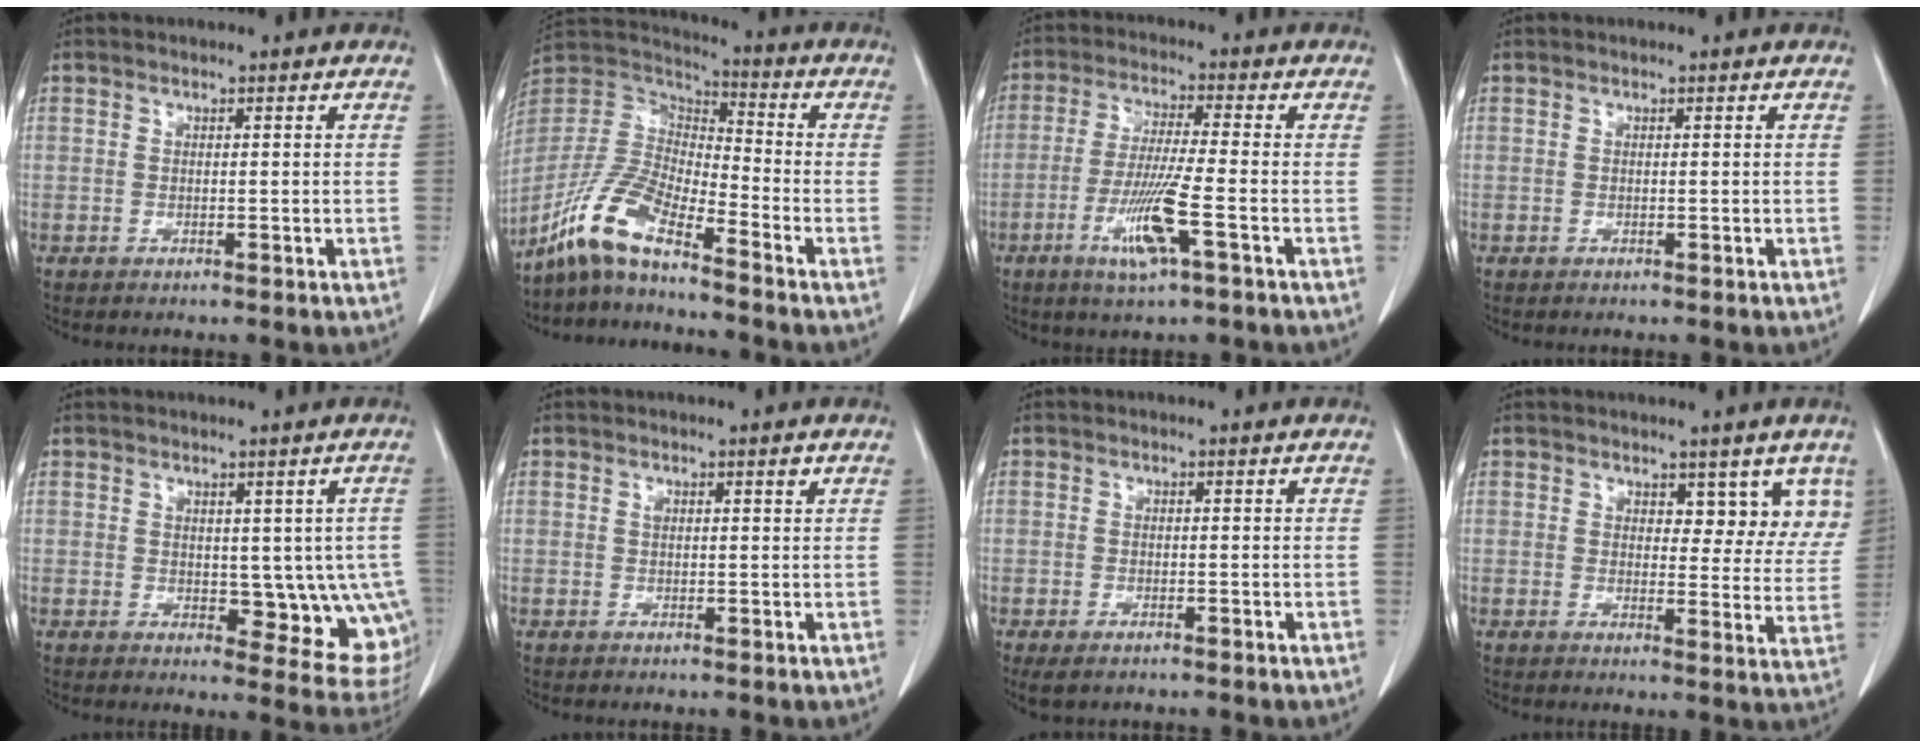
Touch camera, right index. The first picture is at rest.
{"total": 11.0, "force": [-8.3, 1.6, 7.1], "torque": [-0.167, 0.002, -0.164]}
{"total": 8.9, "force": [-3.6, -0.1, 8.2], "torque": [-0.162, -0.014, -0.067]}
{"total": 0.0}
{"total": 9.1, "force": [0.0, 4.9, 7.7], "torque": [-0.065, -0.002, 0.013]}
{"total": 1.3, "force": [0.7, 0.4, 1.0], "torque": [-0.016, 0.009, 0.014]}
{"total": 2.5, "force": [-1.7, 1.0, 1.5], "torque": [-0.032, -0.007, -0.018]}
{"total": 6.8, "force": [4.7, 3.3, 3.7], "torque": [-0.019, -0.011, 0.050]}